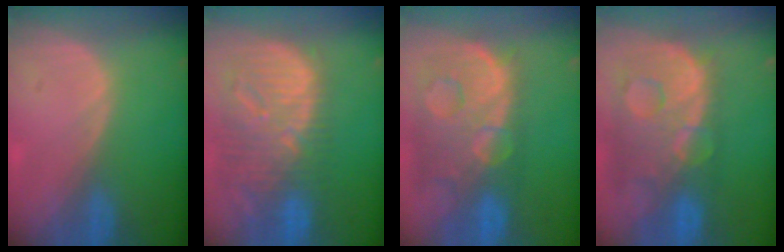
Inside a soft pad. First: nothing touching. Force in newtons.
{"total": 13.3, "press": 11.6, "slide": 6.6}
{"total": 13.9, "press": 11.3, "slide": 8.1}
{"total": 13.8, "press": 11.2, "slide": 8.0}